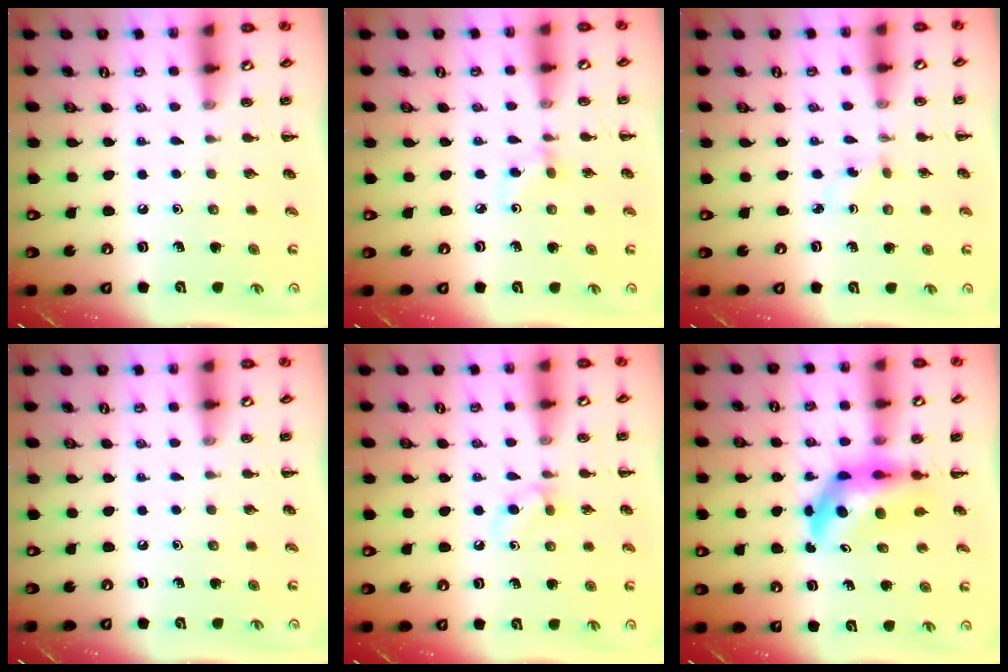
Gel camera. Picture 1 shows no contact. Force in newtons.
{"total": 3.0, "press": 2.8, "slide": 1.1}
{"total": 1.5, "press": 1.3, "slide": 0.6}
{"total": 0.0}
{"total": 4.1, "press": 3.7, "slide": 1.7}
{"total": 6.1, "press": 5.8, "slide": 1.9}